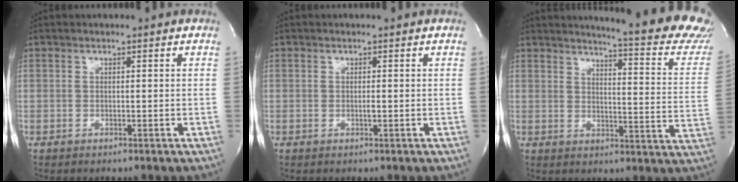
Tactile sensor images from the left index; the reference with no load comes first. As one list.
[{"total": 0.5, "force": [0.0, 0.1, 0.5], "torque": [-0.012, 0.000, -0.003]}, {"total": 22.1, "force": [20.2, 1.2, 8.8], "torque": [-0.112, -0.118, 0.218]}]